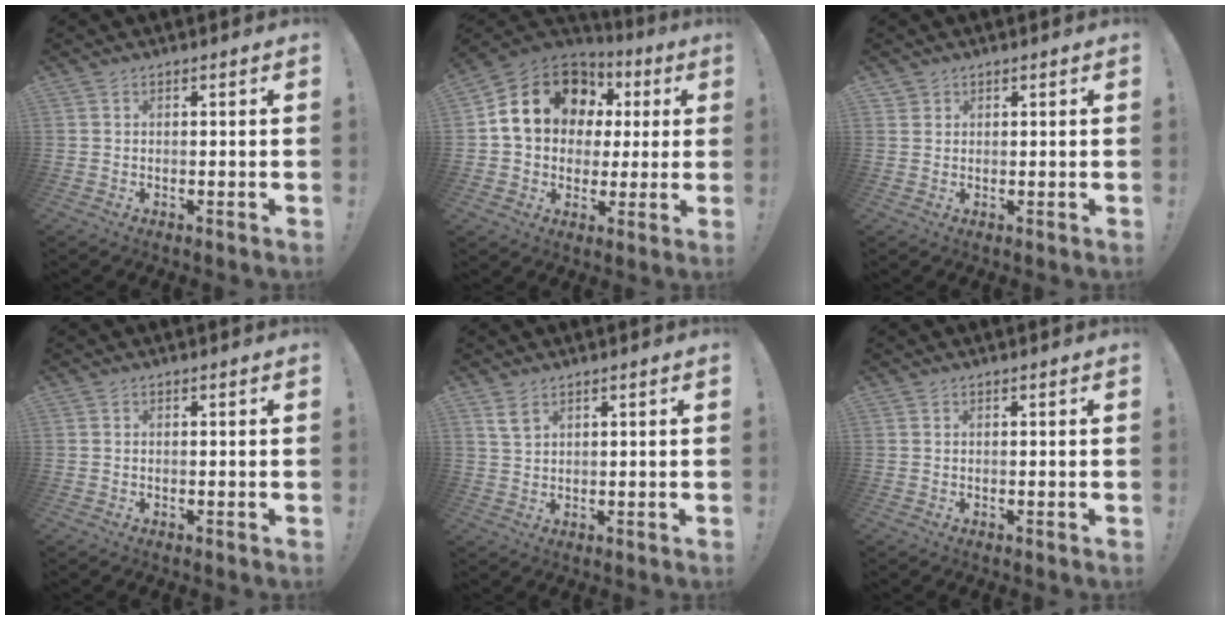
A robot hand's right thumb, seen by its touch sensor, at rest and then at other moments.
{"total": 17.8, "force": [5.9, 13.9, 9.5], "torque": [-0.142, -0.016, 0.124]}
{"total": 1.5, "force": [1.1, 1.0, 0.2], "torque": [-0.004, -0.005, 0.021]}
{"total": 0.0}
{"total": 3.9, "force": [2.6, 2.1, 2.1], "torque": [-0.030, -0.013, 0.048]}
{"total": 0.0}